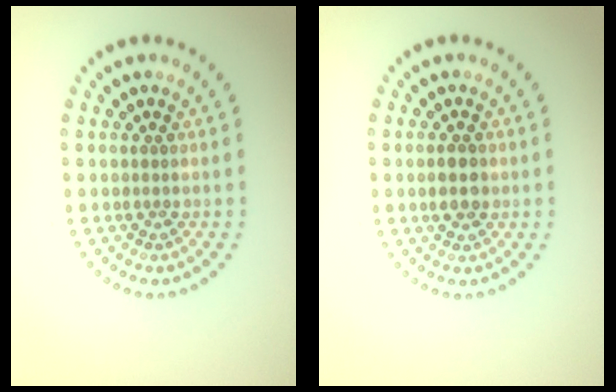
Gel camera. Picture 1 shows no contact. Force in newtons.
{"total": 2.4, "press": 2.4, "slide": 0.1}